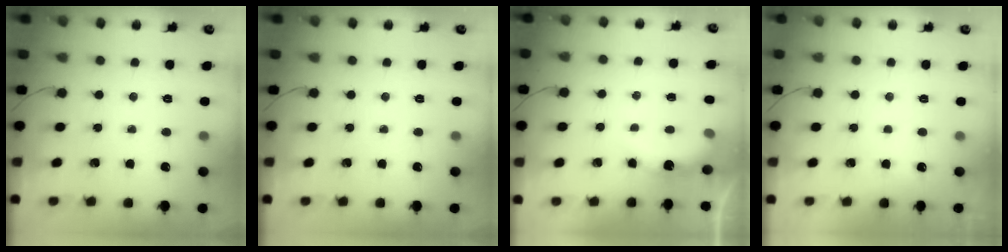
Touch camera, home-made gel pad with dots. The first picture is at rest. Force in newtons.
{"total": 0.0}
{"total": 3.8, "press": 3.8, "slide": 0.4}
{"total": 2.8, "press": 2.8, "slide": 0.1}